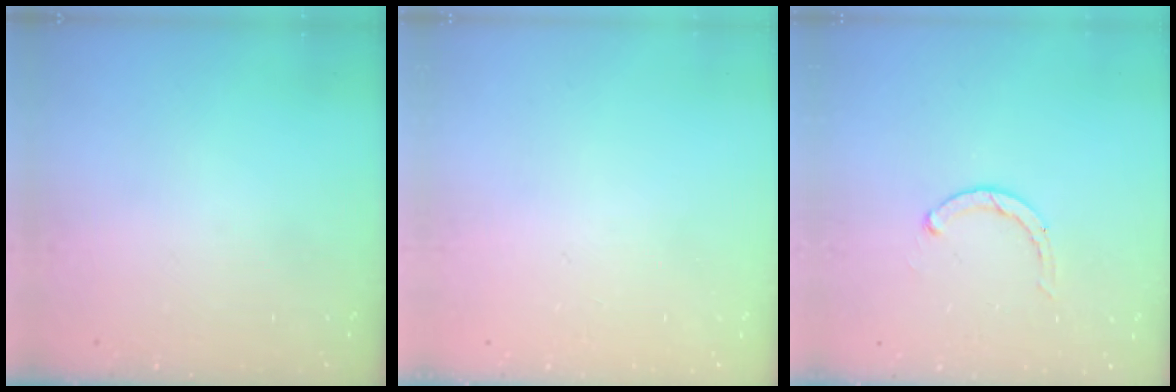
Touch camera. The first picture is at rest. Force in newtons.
{"total": 2.6, "press": 2.6, "slide": 0.2}
{"total": 2.3, "press": 2.3, "slide": 0.3}